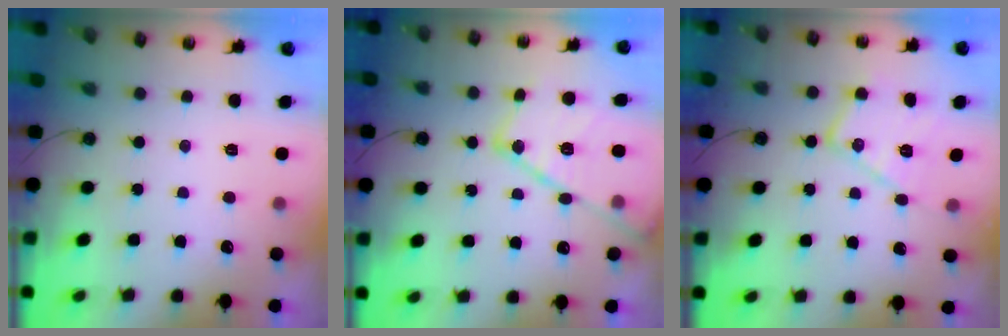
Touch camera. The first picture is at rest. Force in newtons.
{"total": 18.0, "press": 18.0, "slide": 0.7}
{"total": 12.7, "press": 12.7, "slide": 0.7}